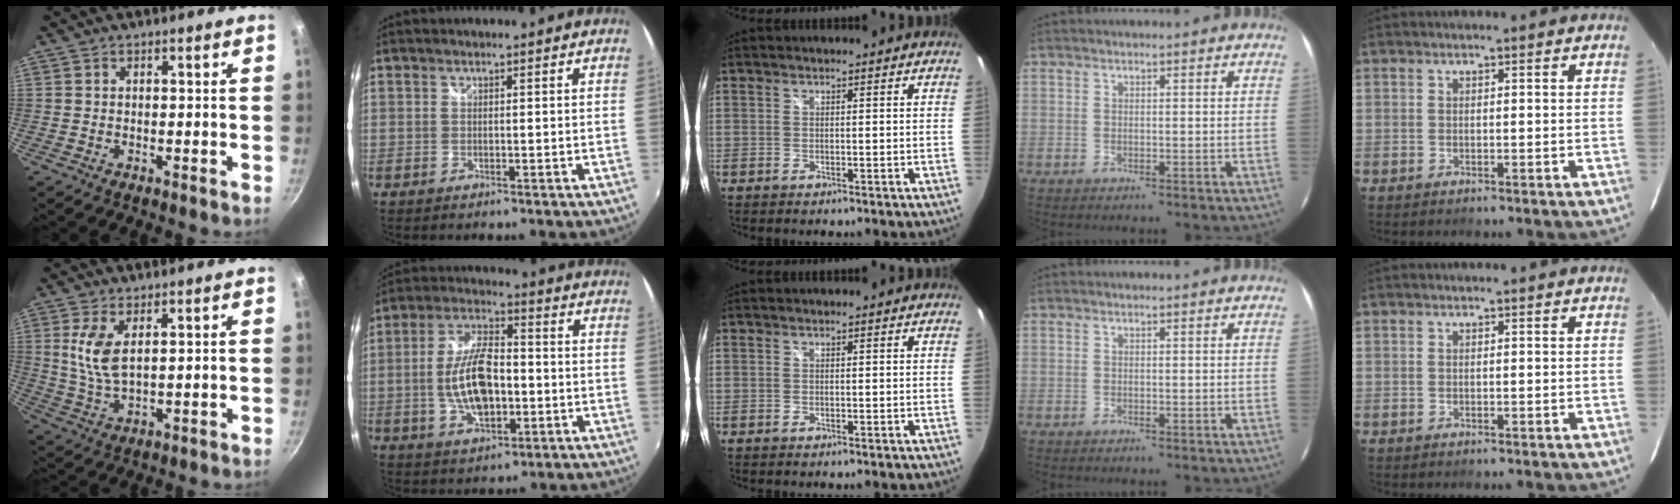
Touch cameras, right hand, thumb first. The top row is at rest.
{"thumb": {"total": 7.1, "force": [2.3, 3.2, 5.9], "torque": [-0.118, -0.018, 0.052]}, "index": {"total": 13.2, "force": [-2.1, 6.4, 11.3], "torque": [-0.225, 0.005, -0.035]}}